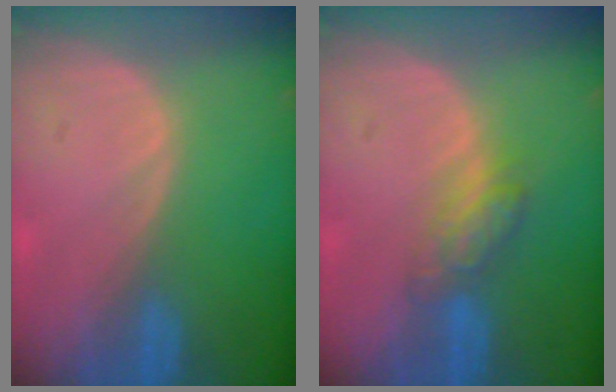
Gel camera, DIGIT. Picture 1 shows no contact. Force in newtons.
{"total": 4.4, "press": 4.3, "slide": 1.1}